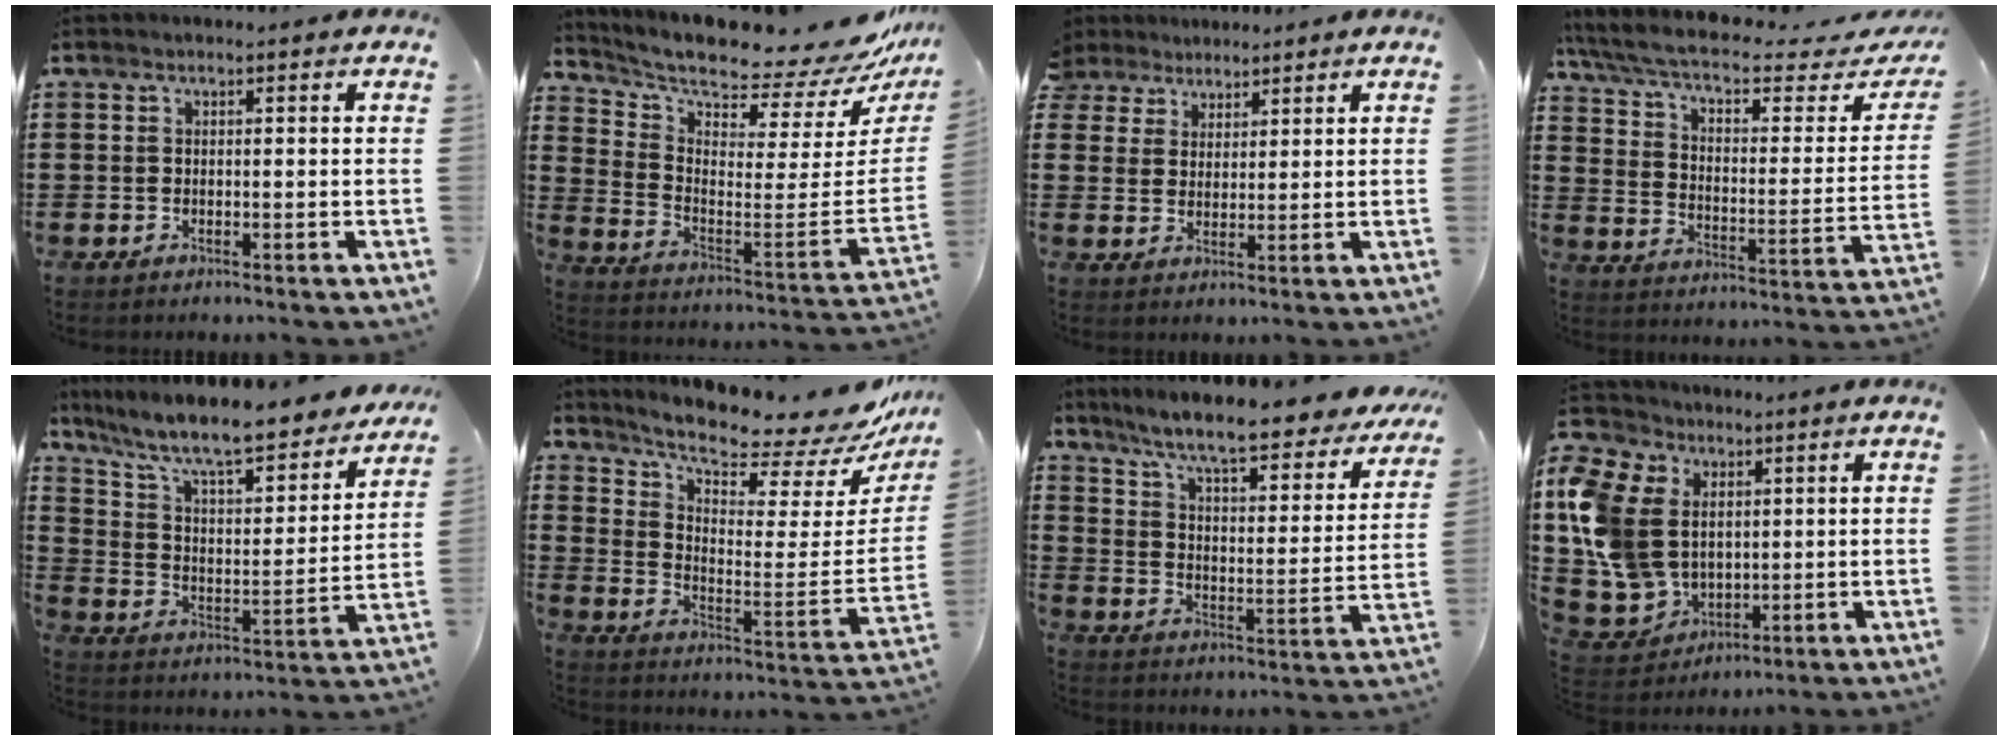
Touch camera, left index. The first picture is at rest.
{"total": 7.5, "force": [6.9, 0.1, 2.9], "torque": [-0.067, -0.089, 0.108]}
{"total": 3.7, "force": [2.9, 2.3, -0.2], "torque": [-0.014, 0.005, 0.053]}
{"total": 6.9, "force": [5.2, 1.1, 4.4], "torque": [-0.107, -0.038, 0.084]}
{"total": 9.3, "force": [8.1, 0.7, 4.5], "torque": [-0.122, -0.058, 0.134]}
{"total": 8.0, "force": [7.3, 0.8, 3.2], "torque": [-0.083, -0.072, 0.119]}
{"total": 8.0, "force": [6.8, -0.1, 4.1], "torque": [-0.106, -0.048, 0.109]}
{"total": 13.4, "force": [2.7, 10.4, 8.0], "torque": [-0.239, 0.000, 0.047]}